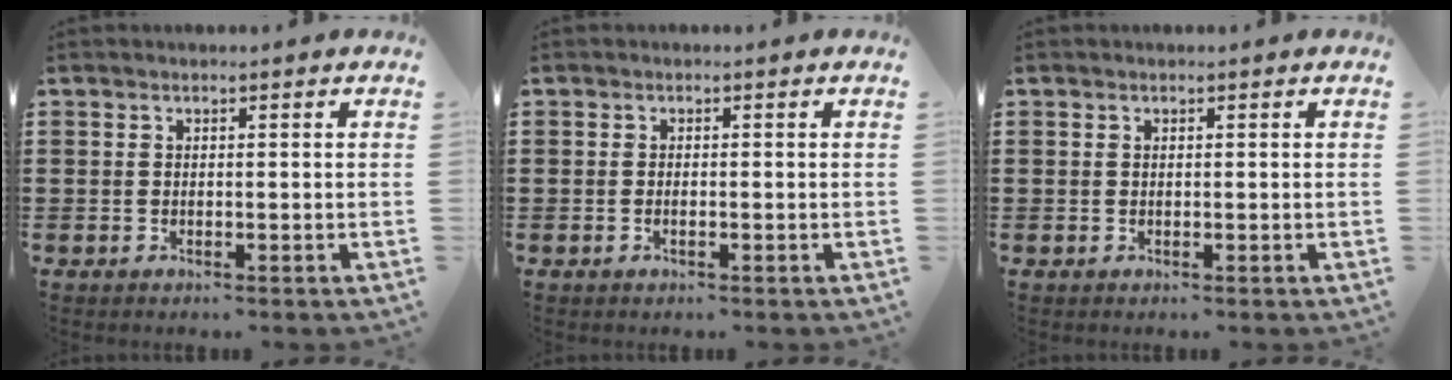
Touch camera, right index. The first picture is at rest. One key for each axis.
{"total": 0.5, "fx": -0.3, "fy": 0.1, "fz": 0.4, "tx": -0.009, "ty": -0.003, "tz": -0.004}
{"total": 0.0}